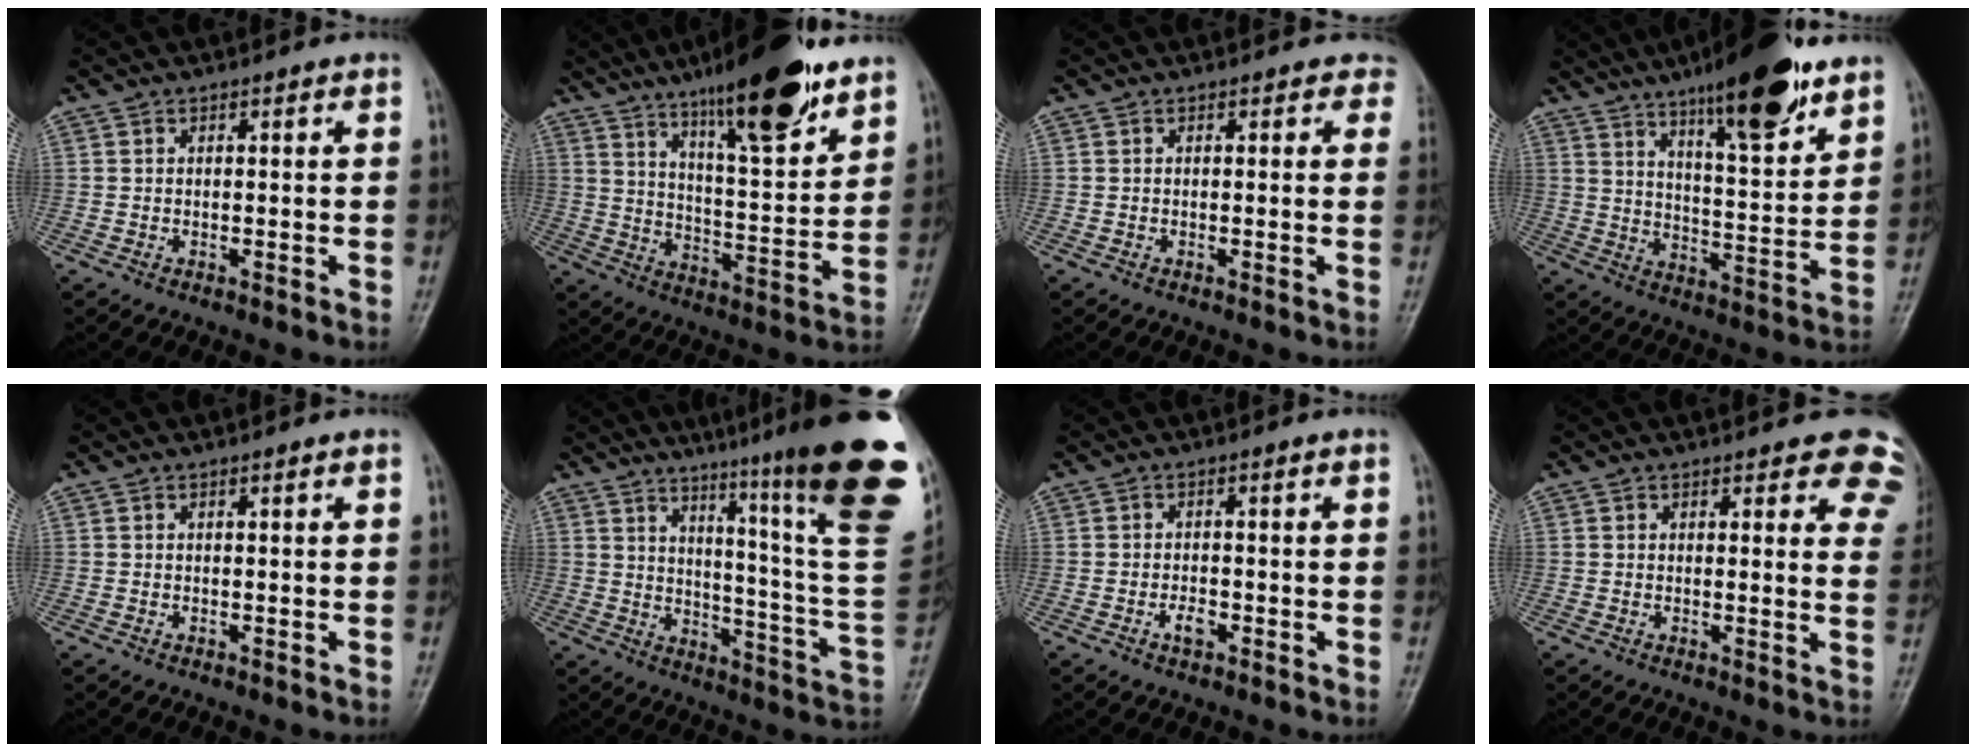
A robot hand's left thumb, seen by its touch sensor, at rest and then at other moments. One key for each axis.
{"total": 19.4, "fx": 13.1, "fy": 4.5, "fz": 13.7, "tx": -0.183, "ty": -0.068, "tz": 0.211}
{"total": 2.0, "fx": 1.2, "fy": 1.4, "fz": 0.6, "tx": 0.020, "ty": -0.004, "tz": -0.004}
{"total": 17.8, "fx": 11.7, "fy": 4.5, "fz": 12.6, "tx": -0.163, "ty": -0.064, "tz": 0.185}
{"total": 0.0}
{"total": 28.0, "fx": 17.4, "fy": 2.3, "fz": 21.8, "tx": -0.244, "ty": -0.100, "tz": 0.237}
{"total": 2.3, "fx": -1.0, "fy": 1.1, "fz": 1.7, "tx": -0.029, "ty": 0.007, "tz": -0.018}
{"total": 8.5, "fx": 6.1, "fy": 3.6, "fz": 4.7, "tx": -0.011, "ty": -0.026, "tz": 0.049}